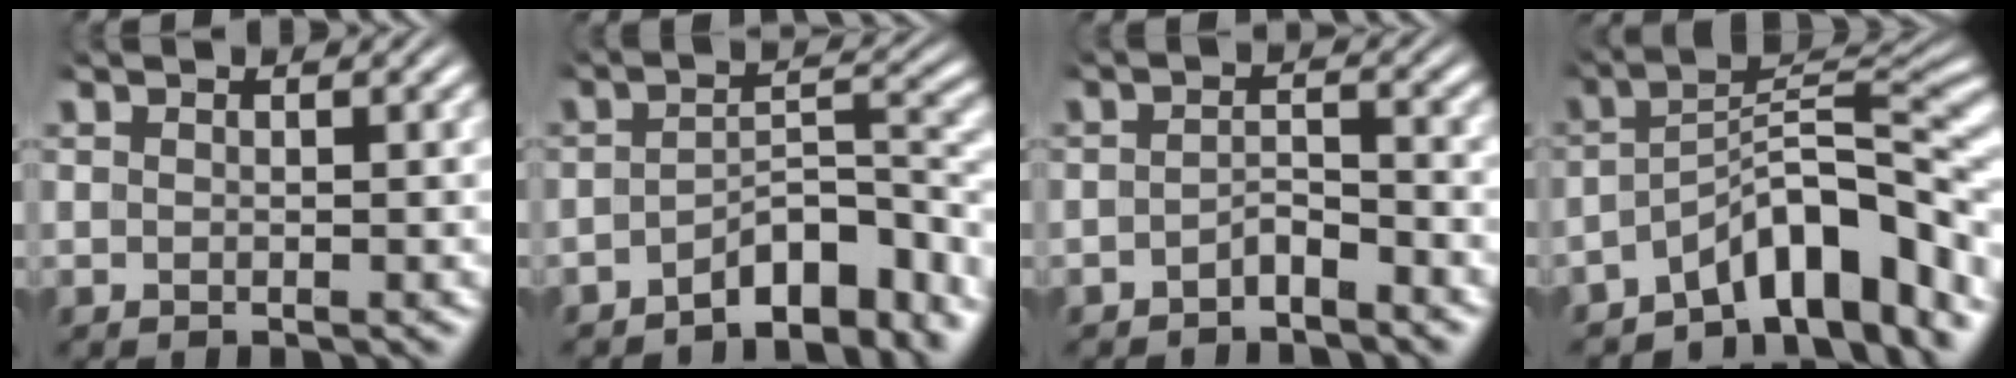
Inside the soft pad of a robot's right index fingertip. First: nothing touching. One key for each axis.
{"total": 6.0, "fx": -4.3, "fy": 1.4, "fz": 3.8, "tx": -0.043, "ty": -0.011, "tz": -0.065}
{"total": 2.1, "fx": -1.9, "fy": 0.4, "fz": 0.7, "tx": -0.005, "ty": -0.007, "tz": -0.035}
{"total": 8.4, "fx": -3.7, "fy": 3.0, "fz": 6.9, "tx": -0.107, "ty": -0.016, "tz": -0.049}